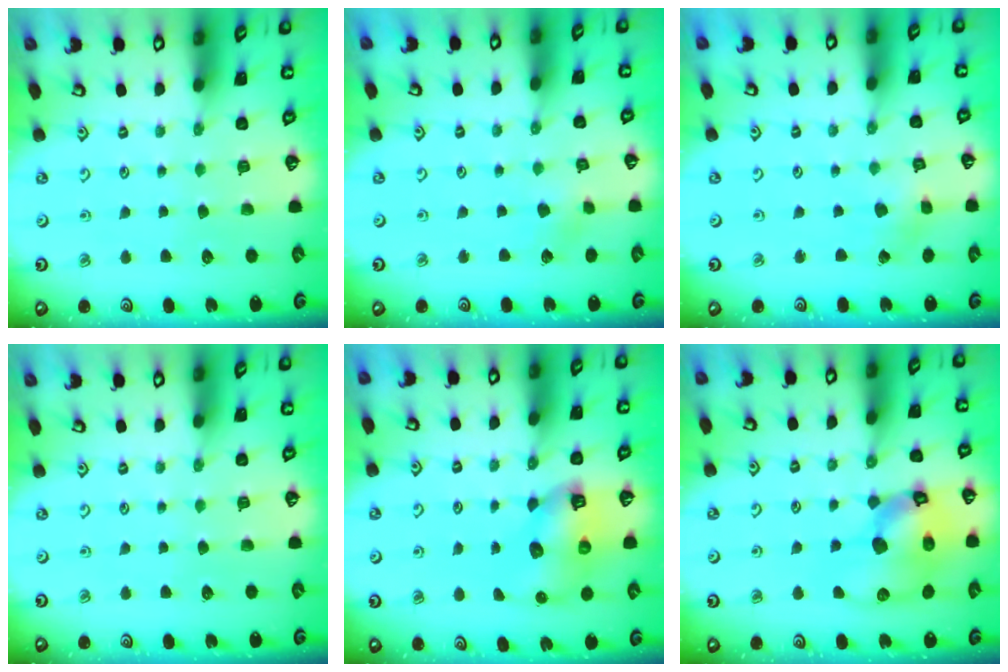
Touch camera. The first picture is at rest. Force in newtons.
{"total": 2.5, "press": 2.5, "slide": 0.2}
{"total": 2.2, "press": 2.2, "slide": 0.1}
{"total": 0.0}
{"total": 8.5, "press": 8.4, "slide": 0.9}
{"total": 19.0, "press": 18.8, "slide": 2.7}